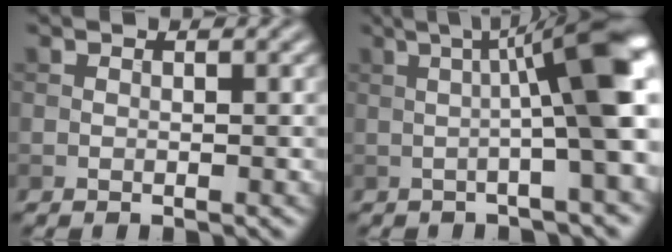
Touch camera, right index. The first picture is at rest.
{"total": 8.4, "force": [0.9, 1.2, 8.2], "torque": [-0.110, 0.020, 0.007]}